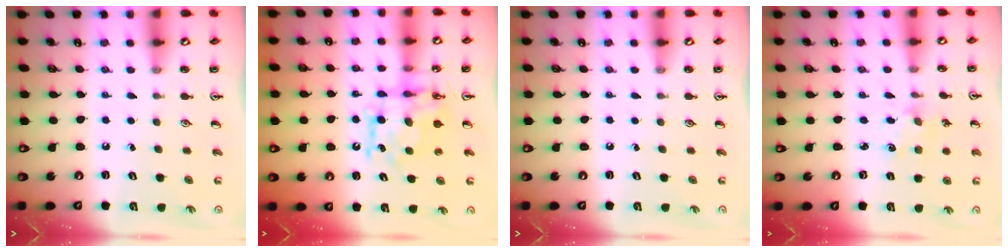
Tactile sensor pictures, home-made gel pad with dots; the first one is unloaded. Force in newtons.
{"total": 9.8, "press": 9.8, "slide": 0.4}
{"total": 0.0}
{"total": 1.6, "press": 1.5, "slide": 0.5}